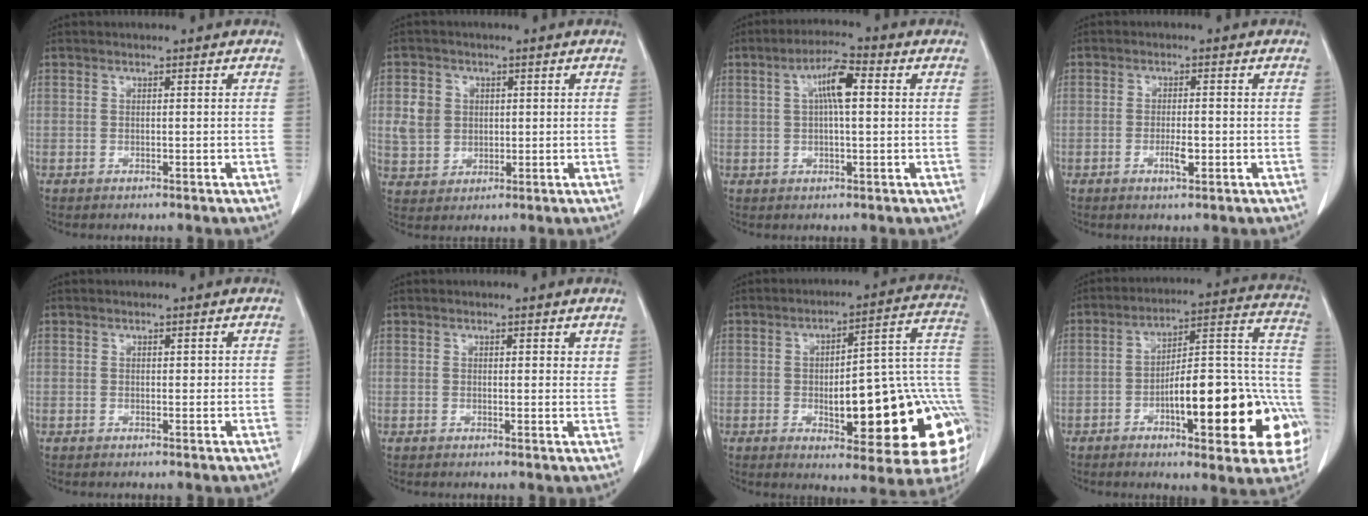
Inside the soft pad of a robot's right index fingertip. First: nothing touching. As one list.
[{"total": 5.6, "force": [1.0, 5.1, 2.2], "torque": [-0.049, 0.016, 0.029]}, {"total": 6.1, "force": [1.4, 1.1, 5.9], "torque": [-0.107, 0.017, 0.023]}, {"total": 2.7, "force": [-1.0, 0.6, 2.4], "torque": [-0.044, 0.001, -0.014]}, {"total": 0.7, "force": [0.2, 0.4, 0.4], "torque": [0.000, 0.001, 0.003]}, {"total": 1.5, "force": [1.1, 0.6, 0.8], "torque": [-0.003, -0.006, 0.012]}, {"total": 23.5, "force": [-5.2, 6.1, 22.1], "torque": [-0.189, 0.028, -0.053]}, {"total": 24.0, "force": [-8.1, 6.3, 21.7], "torque": [-0.206, 0.031, -0.100]}]